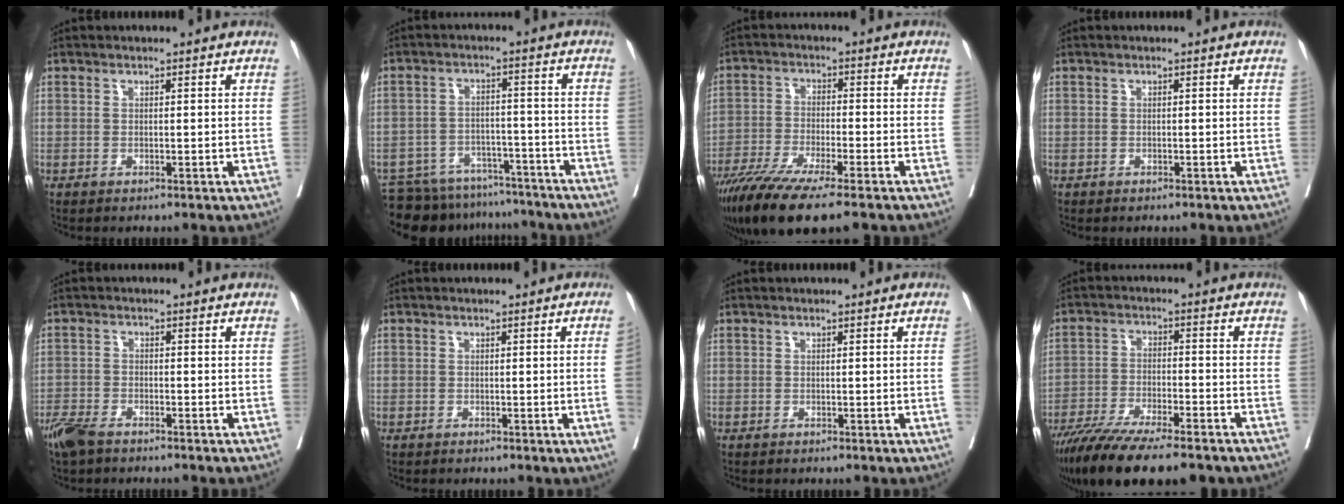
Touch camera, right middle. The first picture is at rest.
{"total": 13.7, "force": [-12.4, 5.1, 2.7], "torque": [-0.043, 0.008, -0.172]}
{"total": 12.6, "force": [-9.4, 1.1, 8.4], "torque": [-0.143, -0.031, -0.157]}
{"total": 0.0}
{"total": 5.1, "force": [-4.1, 1.6, 2.5], "torque": [-0.051, -0.010, -0.078]}
{"total": 1.6, "force": [-0.3, -0.5, 1.5], "torque": [-0.016, -0.002, -0.003]}
{"total": 0.5, "force": [0.0, -0.2, 0.5], "torque": [-0.004, 0.000, 0.001]}
{"total": 17.2, "force": [-13.6, 3.1, 10.0], "torque": [-0.164, -0.032, -0.219]}